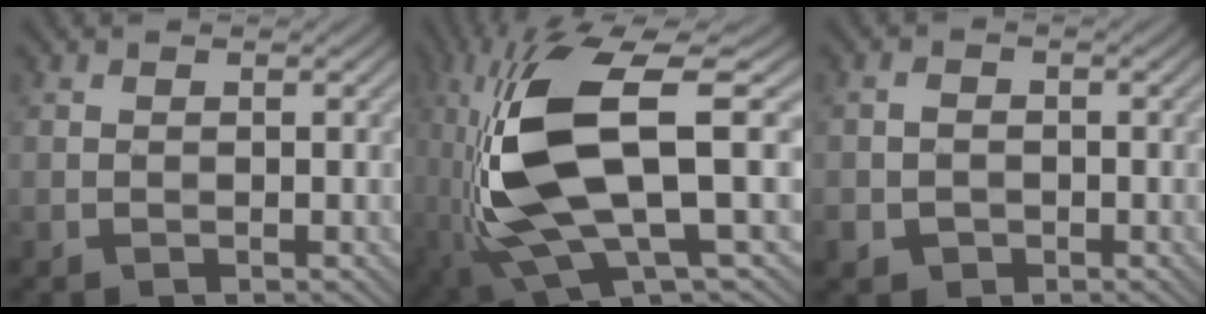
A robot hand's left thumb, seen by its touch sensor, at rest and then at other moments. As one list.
[{"total": 14.3, "force": [-1.1, 4.4, 13.6], "torque": [-0.298, -0.003, -0.017]}, {"total": 2.4, "force": [-1.0, 2.1, 0.9], "torque": [-0.020, -0.002, -0.016]}]